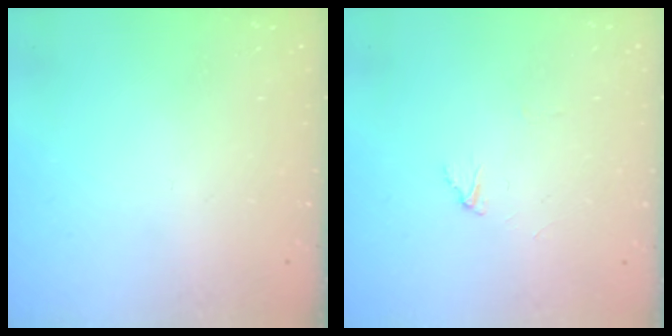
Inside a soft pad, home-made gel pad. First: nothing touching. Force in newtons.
{"total": 2.6, "press": 2.6, "slide": 0.2}